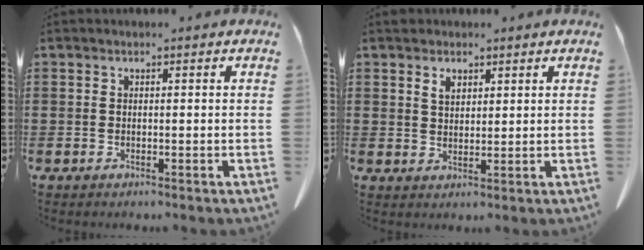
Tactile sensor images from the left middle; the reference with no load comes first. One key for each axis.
{"total": 2.4, "fx": 1.7, "fy": 1.4, "fz": 1.1, "tx": -0.026, "ty": 0.003, "tz": 0.032}